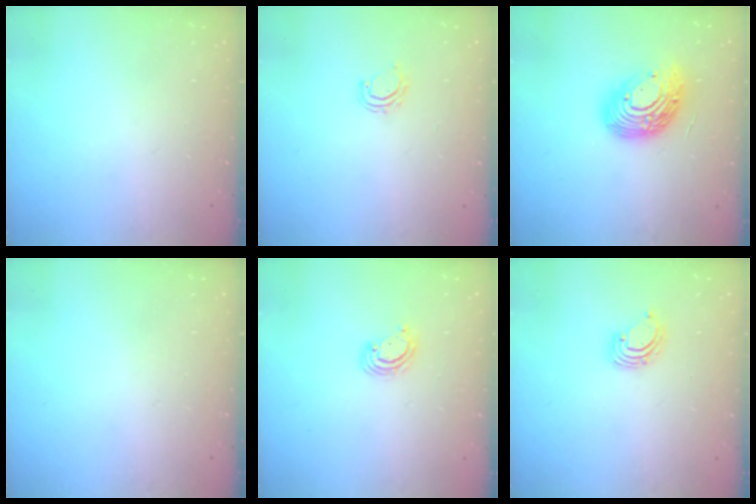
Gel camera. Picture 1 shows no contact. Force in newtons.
{"total": 4.4, "press": 4.2, "slide": 1.0}
{"total": 15.7, "press": 15.7, "slide": 1.1}
{"total": 0.0}
{"total": 3.0, "press": 2.9, "slide": 0.3}
{"total": 2.2, "press": 2.2, "slide": 0.2}